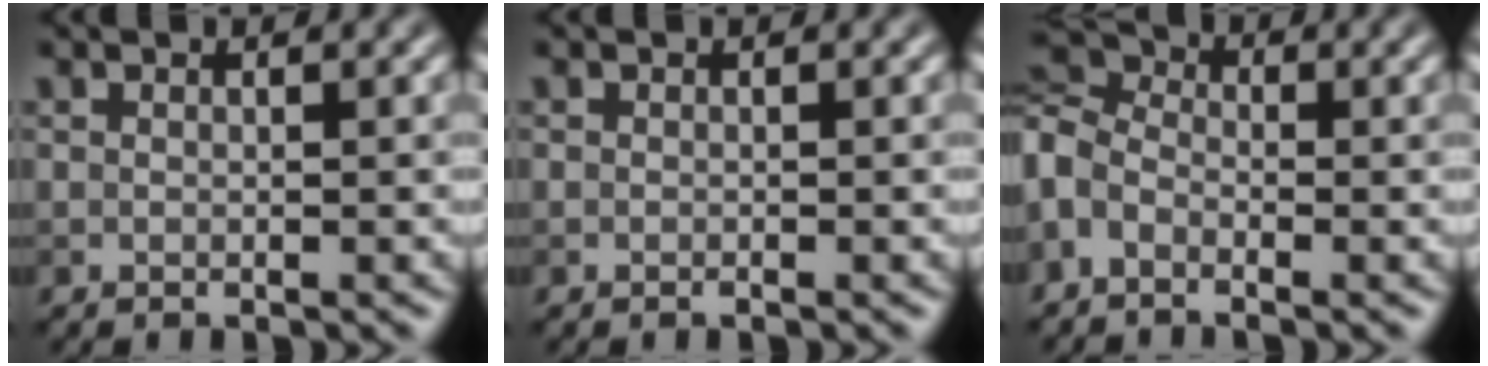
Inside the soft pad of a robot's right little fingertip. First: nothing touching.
{"total": 0.0}
{"total": 3.7, "force": [-0.8, 2.4, 2.7], "torque": [-0.063, 0.009, -0.036]}